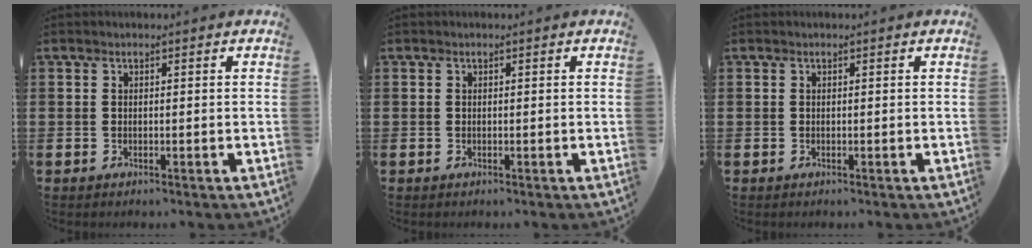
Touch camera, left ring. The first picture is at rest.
{"total": 0.0}
{"total": 0.0}